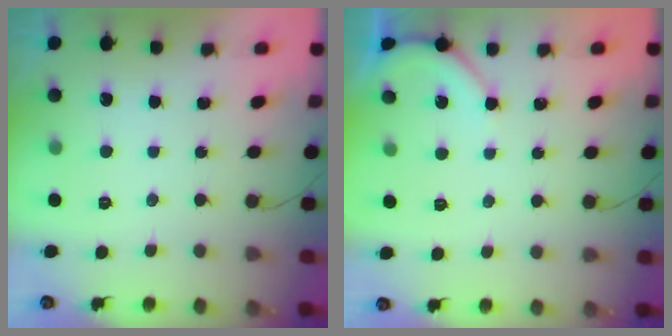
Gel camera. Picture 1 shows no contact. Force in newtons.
{"total": 3.2, "press": 3.2, "slide": 0.5}